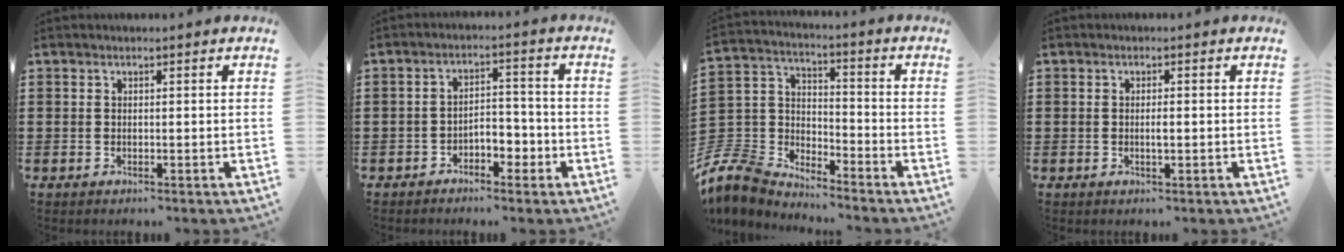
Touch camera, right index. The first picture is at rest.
{"total": 3.8, "force": [-2.4, 2.0, 2.1], "torque": [-0.041, 0.009, -0.048]}
{"total": 7.0, "force": [-6.2, 3.1, 1.0], "torque": [-0.073, -0.009, -0.134]}
{"total": 1.5, "force": [-0.2, 0.3, 1.4], "torque": [-0.027, -0.001, -0.003]}